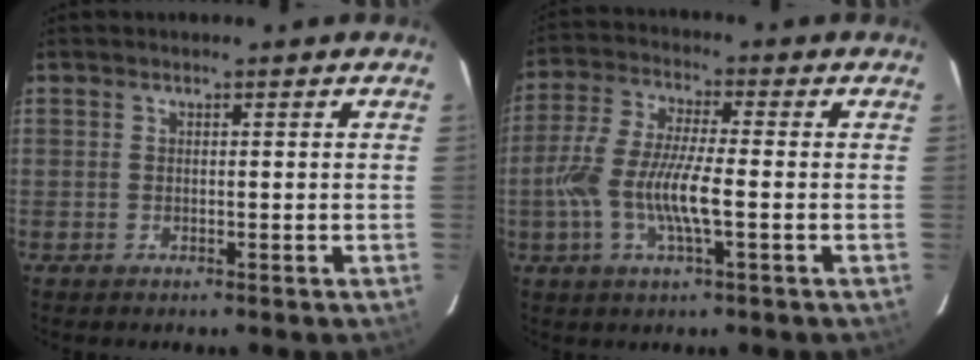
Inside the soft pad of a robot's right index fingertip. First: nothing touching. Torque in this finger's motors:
{"motor_torque": [0.31, -0.06, 0.32, 0.16]}